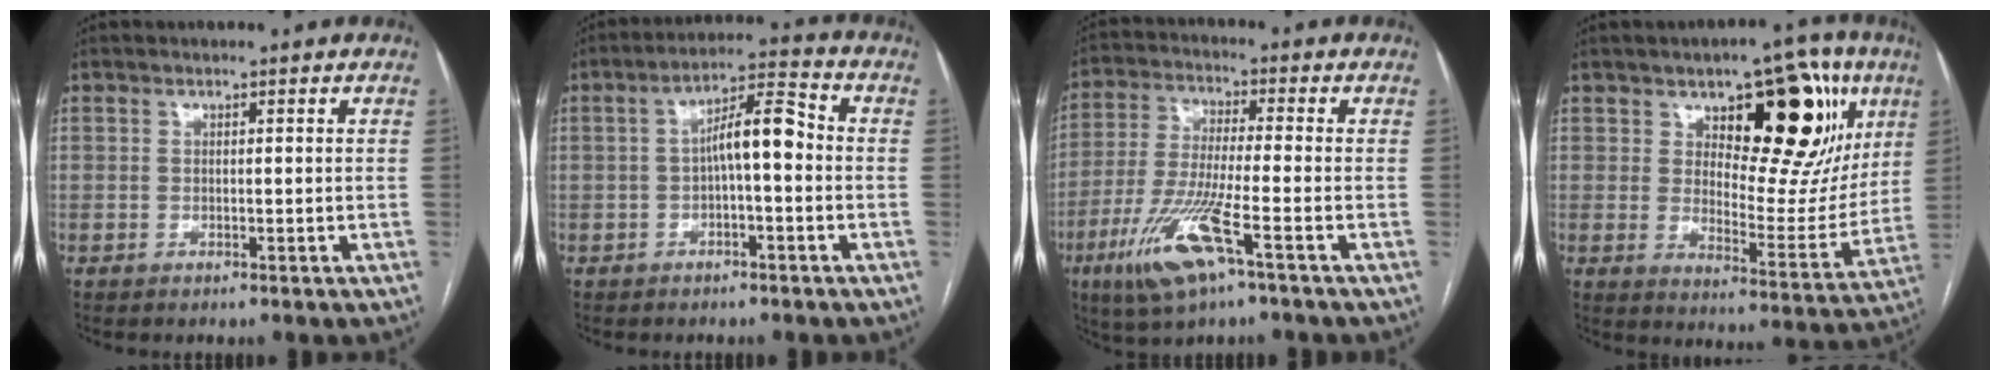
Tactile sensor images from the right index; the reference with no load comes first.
{"total": 7.1, "force": [-0.4, 1.7, 6.8], "torque": [-0.114, 0.031, -0.008]}
{"total": 11.7, "force": [-5.7, 1.0, 10.2], "torque": [-0.216, -0.020, -0.107]}
{"total": 20.1, "force": [9.0, 8.9, 15.6], "torque": [-0.196, 0.013, 0.136]}